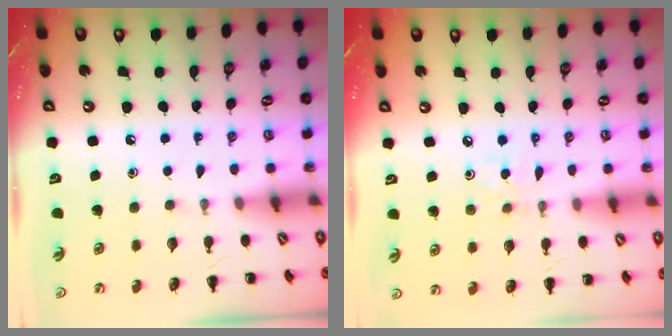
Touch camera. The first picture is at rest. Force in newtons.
{"total": 2.2, "press": 2.1, "slide": 0.6}